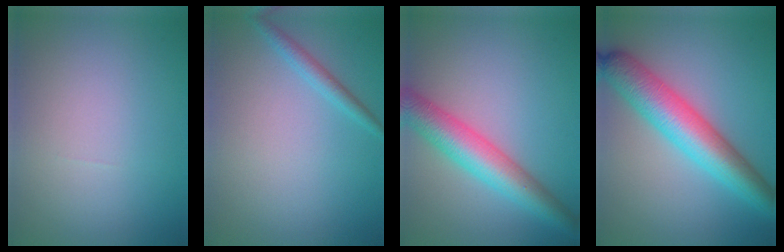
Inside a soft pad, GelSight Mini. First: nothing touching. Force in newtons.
{"total": 1.5, "press": 1.5, "slide": 0.0}
{"total": 6.2, "press": 6.2, "slide": 0.1}
{"total": 7.1, "press": 7.1, "slide": 0.2}